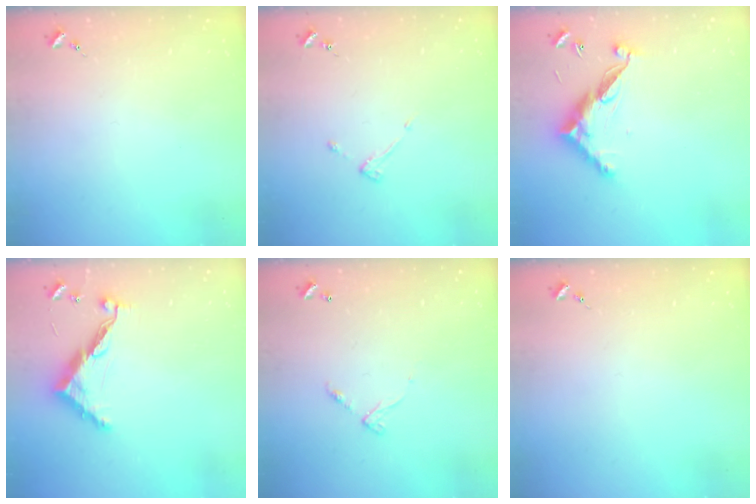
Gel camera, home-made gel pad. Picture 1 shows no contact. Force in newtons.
{"total": 2.9, "press": 2.9, "slide": 0.5}
{"total": 12.8, "press": 12.8, "slide": 0.4}
{"total": 9.7, "press": 9.7, "slide": 0.3}
{"total": 6.2, "press": 6.2, "slide": 0.4}
{"total": 0.0}